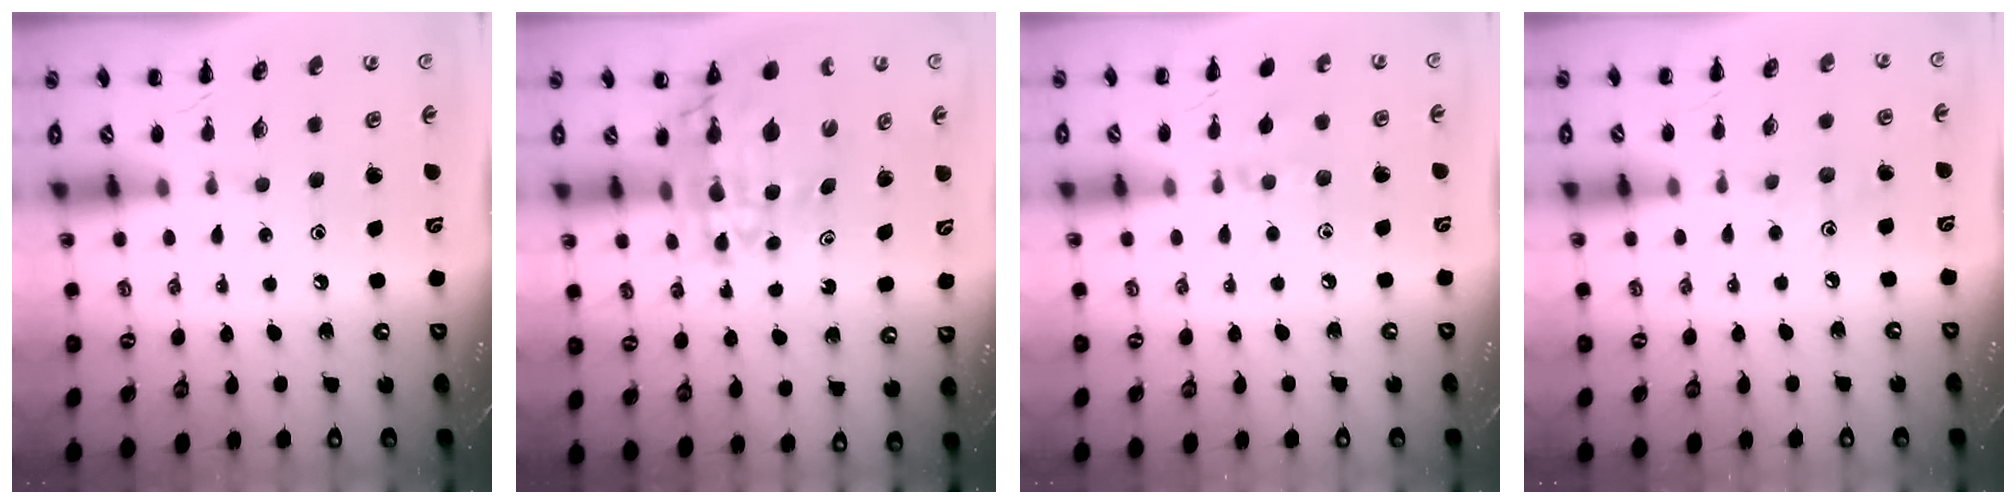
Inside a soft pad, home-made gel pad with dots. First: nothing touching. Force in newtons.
{"total": 11.4, "press": 10.9, "slide": 3.4}
{"total": 5.9, "press": 5.6, "slide": 1.8}
{"total": 3.4, "press": 3.1, "slide": 1.3}